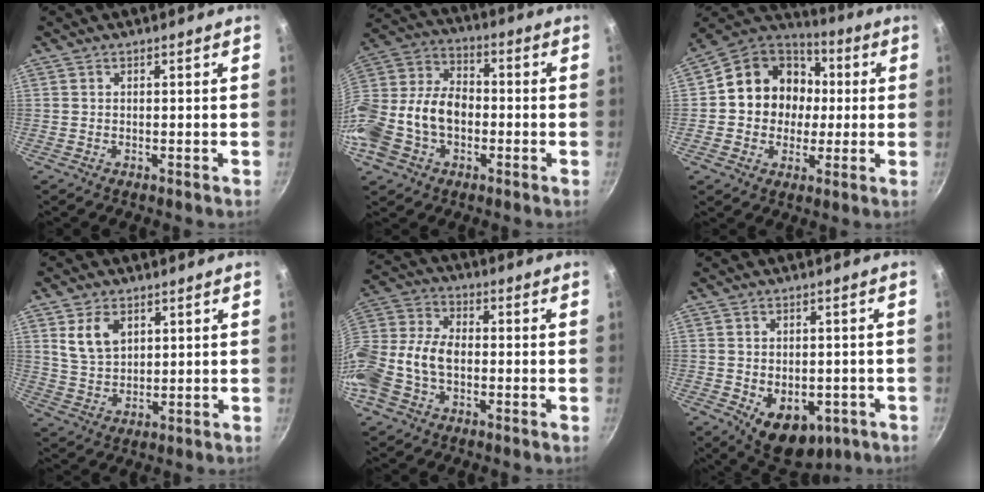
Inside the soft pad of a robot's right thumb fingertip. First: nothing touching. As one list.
[{"total": 19.7, "force": [-3.8, 14.2, 13.1], "torque": [-0.260, 0.057, -0.077]}, {"total": 15.8, "force": [1.1, 13.8, 7.5], "torque": [-0.087, 0.028, 0.005]}, {"total": 7.3, "force": [3.0, 4.8, 4.5], "torque": [-0.067, -0.015, 0.065]}, {"total": 15.0, "force": [-2.9, 10.2, 10.7], "torque": [-0.214, 0.038, -0.069]}, {"total": 11.1, "force": [-3.4, 7.3, 7.7], "torque": [-0.071, -0.005, -0.028]}]